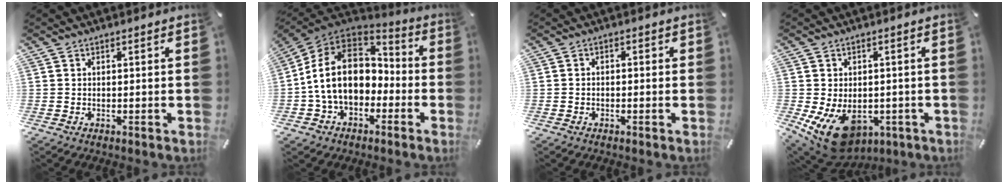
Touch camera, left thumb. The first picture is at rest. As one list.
[{"total": 16.7, "force": [-0.7, 12.9, 10.6], "torque": [-0.227, 0.020, -0.013]}, {"total": 1.4, "force": [-1.1, 0.8, 0.6], "torque": [-0.011, 0.006, -0.023]}, {"total": 12.6, "force": [-5.2, 8.5, 7.7], "torque": [-0.138, 0.016, -0.085]}]